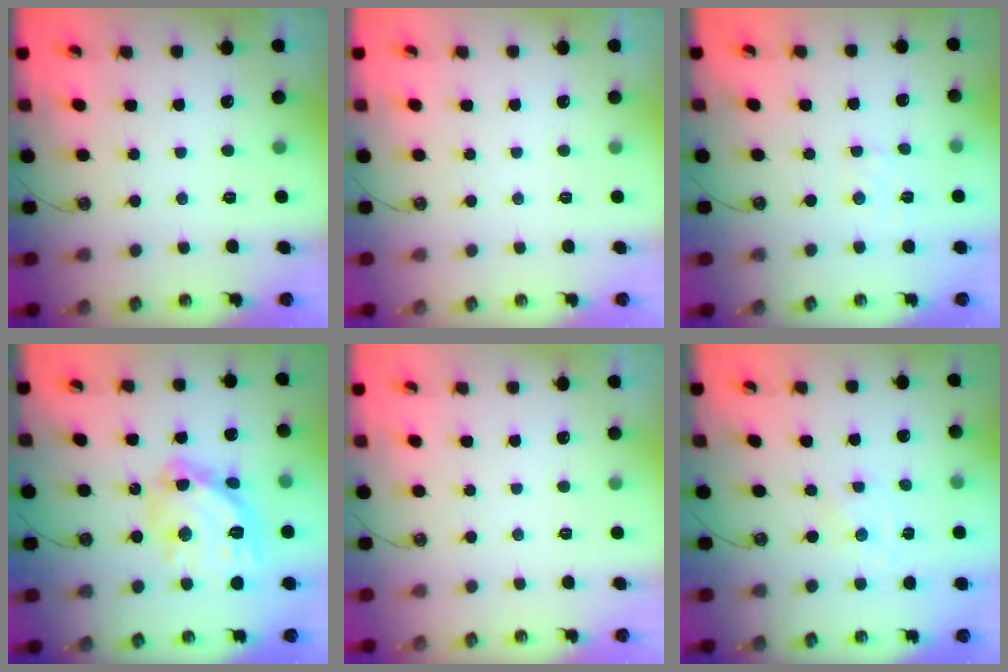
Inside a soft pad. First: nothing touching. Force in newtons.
{"total": 0.0}
{"total": 2.9, "press": 2.9, "slide": 0.5}
{"total": 17.4, "press": 17.3, "slide": 1.7}
{"total": 0.0}
{"total": 0.0}